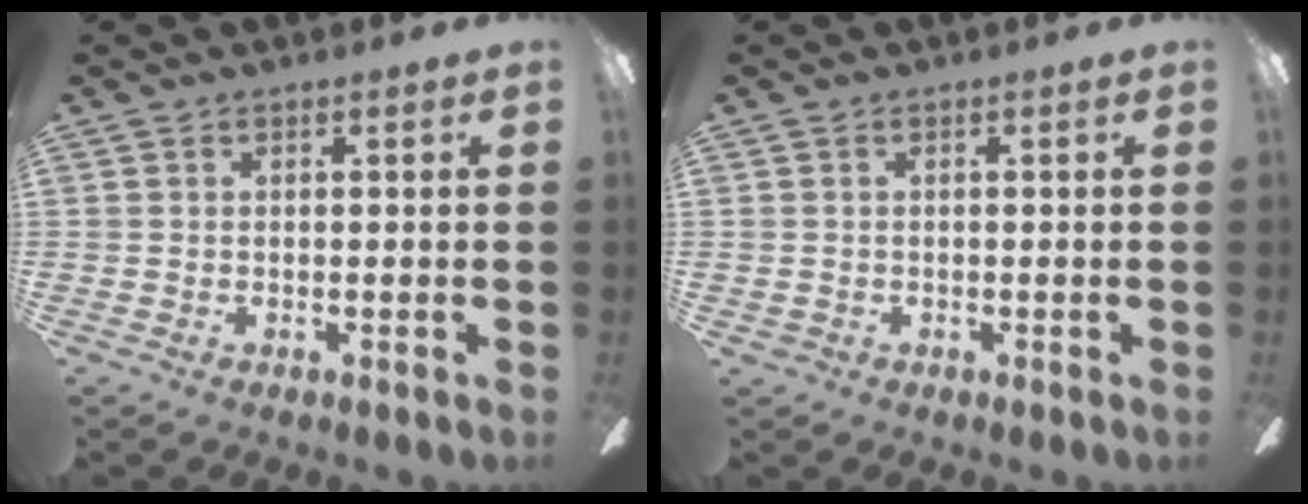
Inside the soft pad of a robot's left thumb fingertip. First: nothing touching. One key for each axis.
{"total": 0.8, "fx": -0.2, "fy": 0.8, "fz": 0.1, "tx": -0.003, "ty": 0.005, "tz": -0.006}